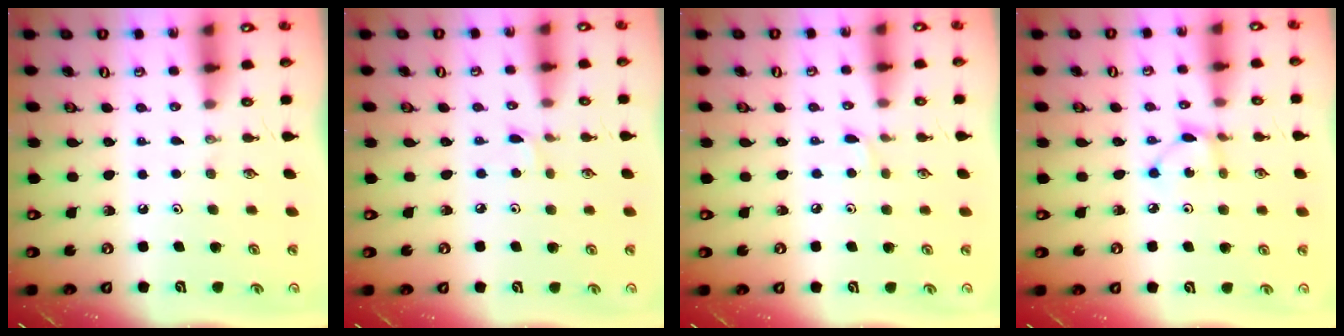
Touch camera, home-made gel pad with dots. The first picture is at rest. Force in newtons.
{"total": 2.8, "press": 2.8, "slide": 0.4}
{"total": 2.4, "press": 2.4, "slide": 0.4}
{"total": 2.2, "press": 2.2, "slide": 0.2}